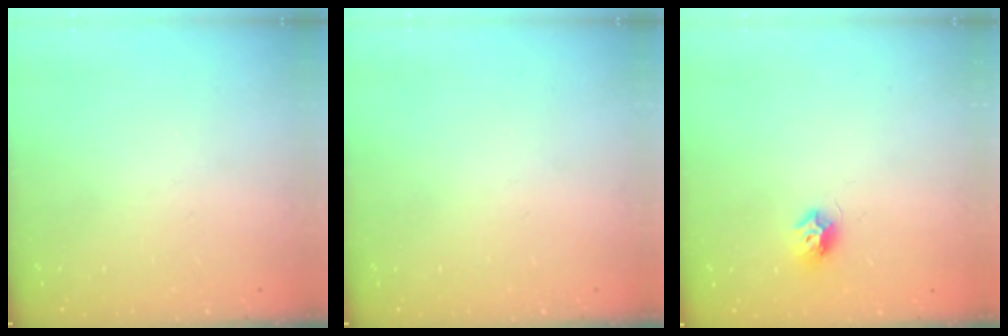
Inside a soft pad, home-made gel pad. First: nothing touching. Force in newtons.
{"total": 0.0}
{"total": 7.4, "press": 7.4, "slide": 0.3}